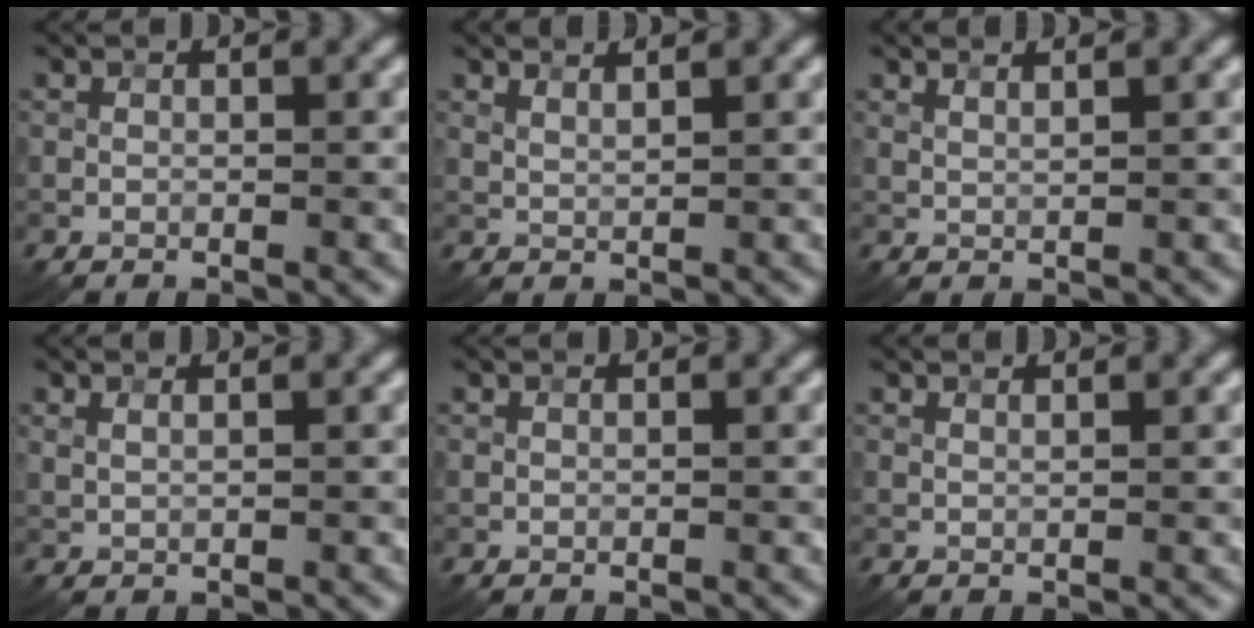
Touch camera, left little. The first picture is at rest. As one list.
[{"total": 1.7, "force": [1.4, 0.4, 1.0], "torque": [-0.015, 0.002, 0.019]}, {"total": 1.4, "force": [1.0, 0.3, 0.8], "torque": [-0.011, 0.000, 0.013]}, {"total": 1.3, "force": [0.9, 0.5, 0.8], "torque": [-0.012, -0.002, 0.009]}, {"total": 0.0}, {"total": 0.9, "force": [0.8, 0.1, 0.4], "torque": [-0.007, -0.004, 0.009]}]